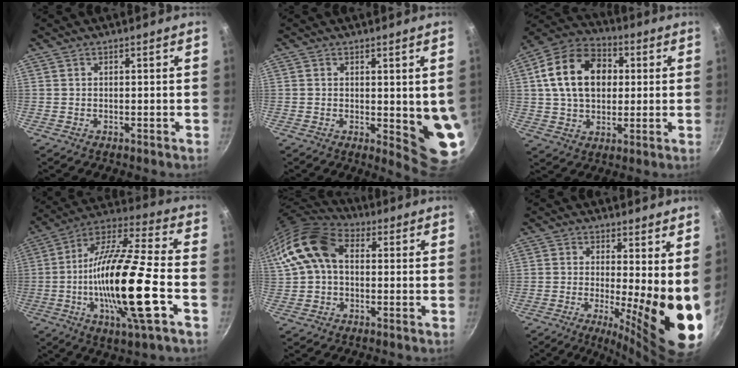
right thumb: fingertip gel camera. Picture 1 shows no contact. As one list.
[{"total": 7.9, "force": [0.2, 2.8, 7.4], "torque": [-0.074, -0.021, 0.006]}, {"total": 17.3, "force": [3.1, 12.4, 11.7], "torque": [-0.175, 0.021, 0.040]}, {"total": 22.9, "force": [-5.4, 4.5, 21.8], "torque": [-0.393, 0.022, -0.111]}, {"total": 13.2, "force": [1.8, 9.1, 9.4], "torque": [-0.173, 0.030, 0.017]}, {"total": 14.0, "force": [-0.3, 3.7, 13.5], "torque": [-0.166, -0.033, -0.002]}]